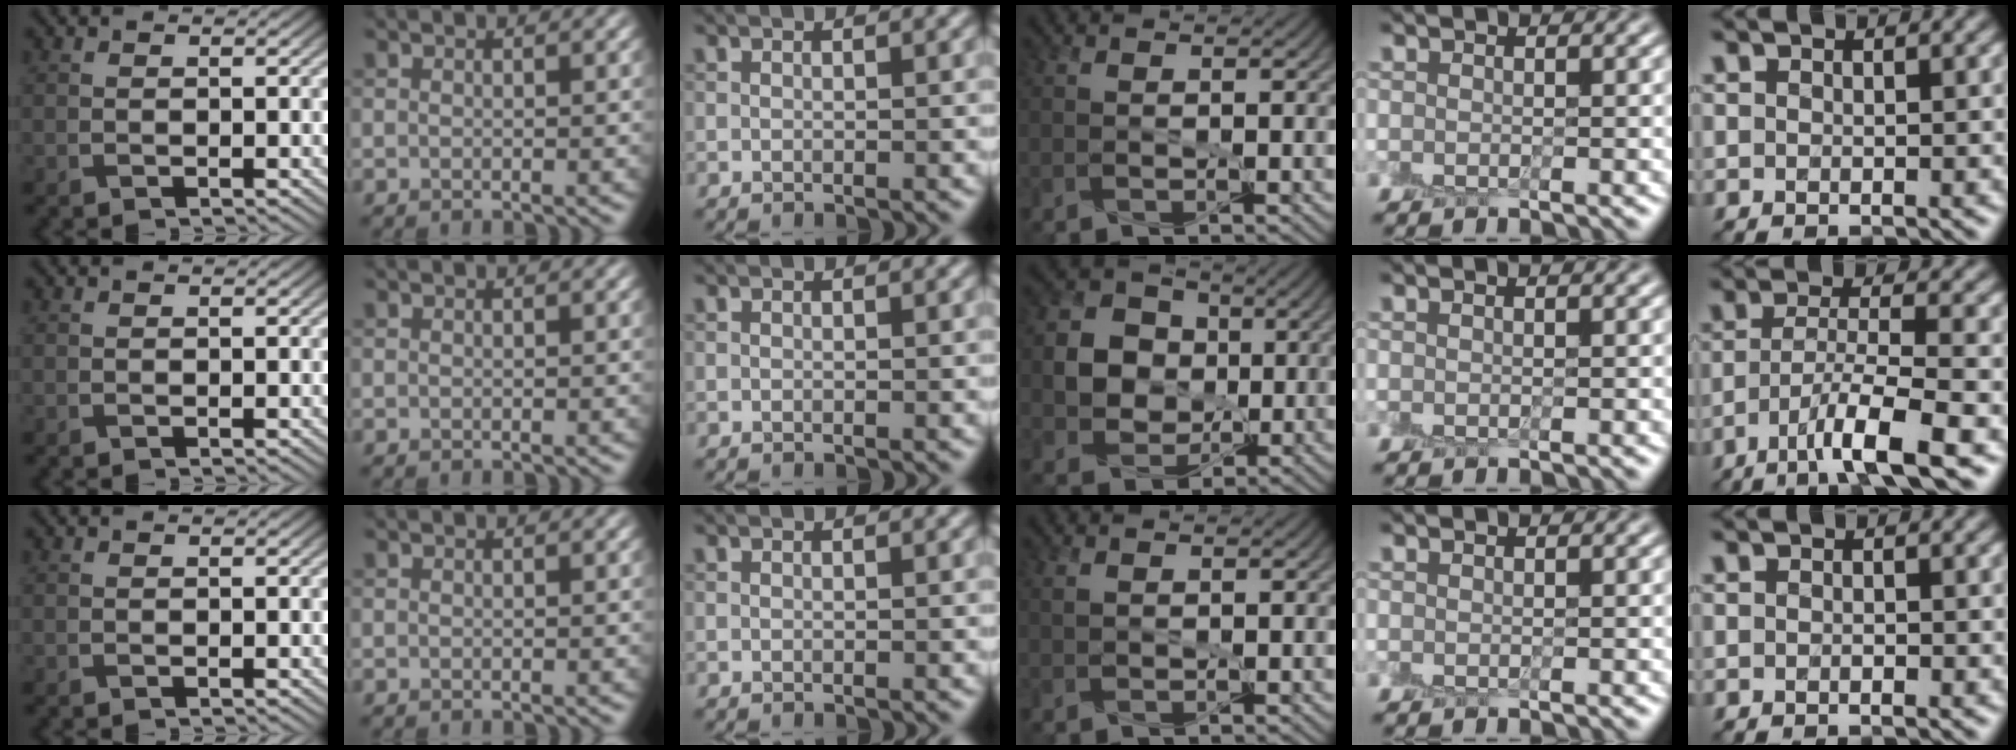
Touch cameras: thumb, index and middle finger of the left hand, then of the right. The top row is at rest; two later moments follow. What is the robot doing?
{"motion": "peel", "object": "sticky note"}